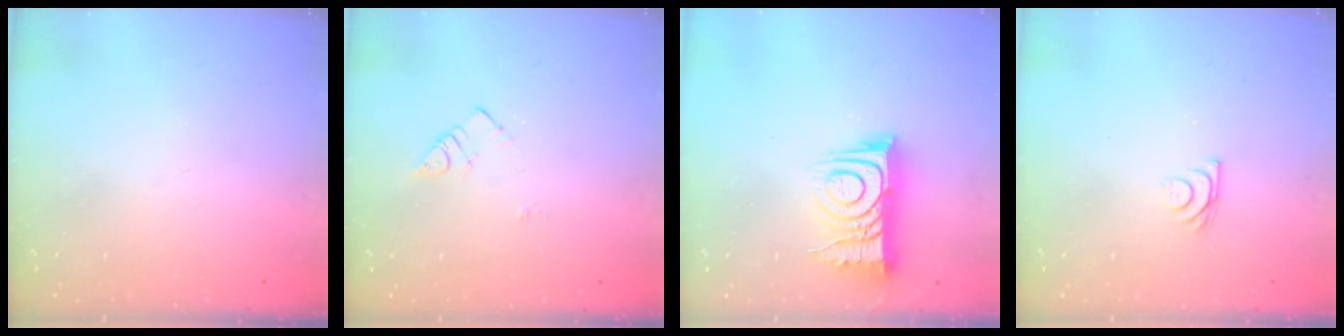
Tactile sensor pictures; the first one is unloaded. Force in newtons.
{"total": 4.1, "press": 4.0, "slide": 0.7}
{"total": 12.7, "press": 12.7, "slide": 0.9}
{"total": 6.1, "press": 6.0, "slide": 0.8}